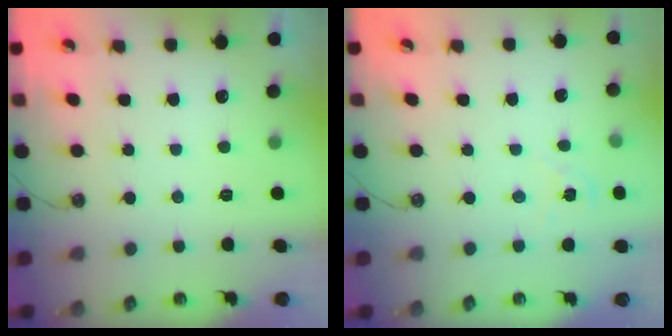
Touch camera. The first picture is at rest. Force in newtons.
{"total": 1.8, "press": 1.8, "slide": 0.3}